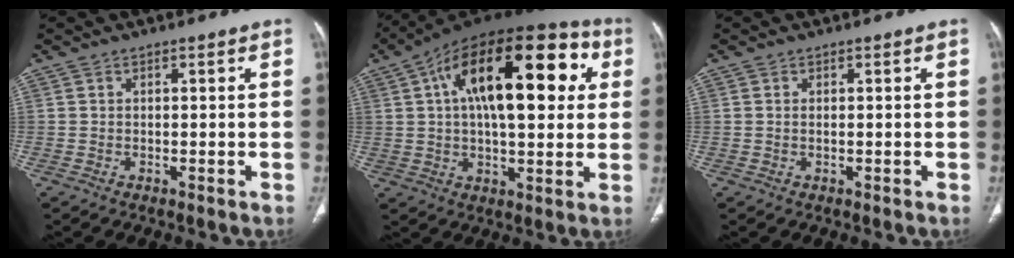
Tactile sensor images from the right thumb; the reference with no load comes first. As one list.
[{"total": 26.2, "force": [6.9, 12.1, 22.2], "torque": [-0.325, 0.032, 0.096]}, {"total": 0.0}]